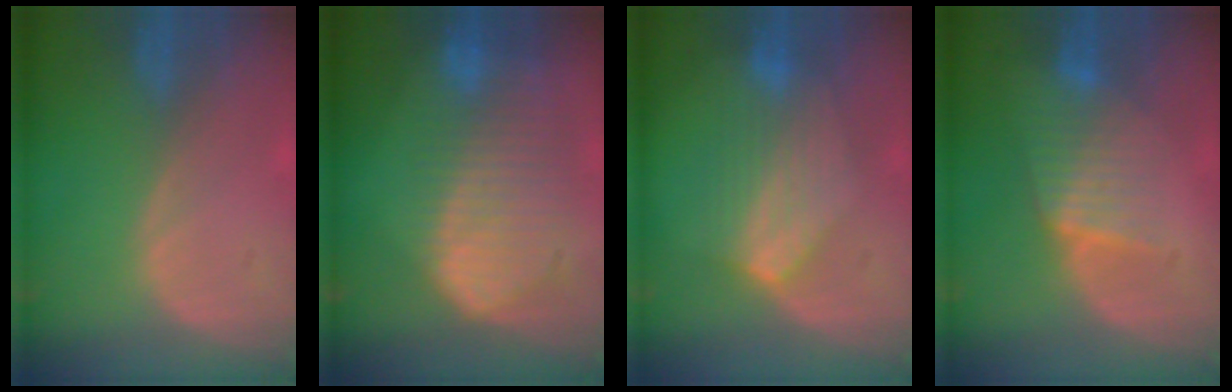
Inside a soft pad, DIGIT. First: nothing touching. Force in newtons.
{"total": 10.6, "press": 9.1, "slide": 5.3}
{"total": 7.0, "press": 6.7, "slide": 1.8}
{"total": 6.4, "press": 6.1, "slide": 2.1}